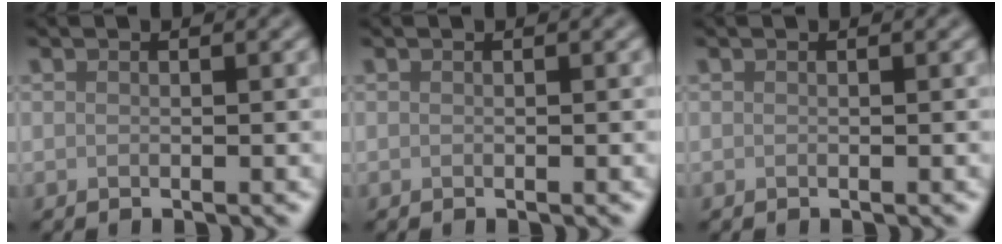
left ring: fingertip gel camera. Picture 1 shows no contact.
{"total": 0.0}
{"total": 0.0}